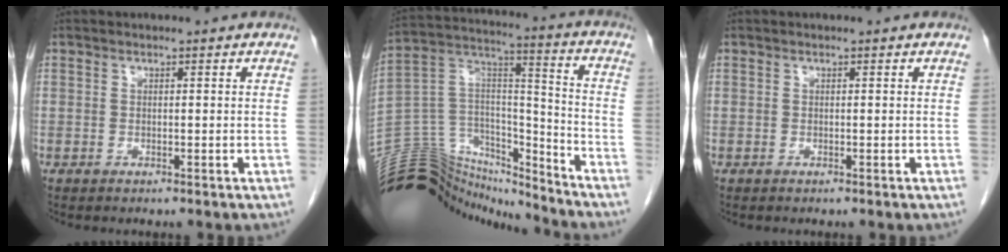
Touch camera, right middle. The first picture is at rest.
{"total": 18.2, "force": [-17.5, 4.8, 2.0], "torque": [-0.042, 0.080, -0.296]}
{"total": 0.0}